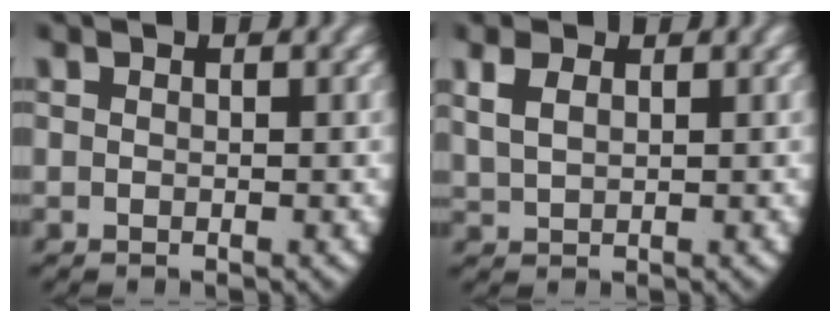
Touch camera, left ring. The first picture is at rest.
{"total": 2.9, "force": [1.5, 2.0, 1.6], "torque": [-0.043, 0.000, 0.034]}